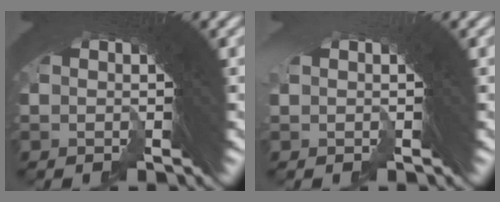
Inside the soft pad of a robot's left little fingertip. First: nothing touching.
{"total": 4.4, "force": [-0.4, -3.0, -3.2], "torque": [0.044, -0.002, -0.001]}